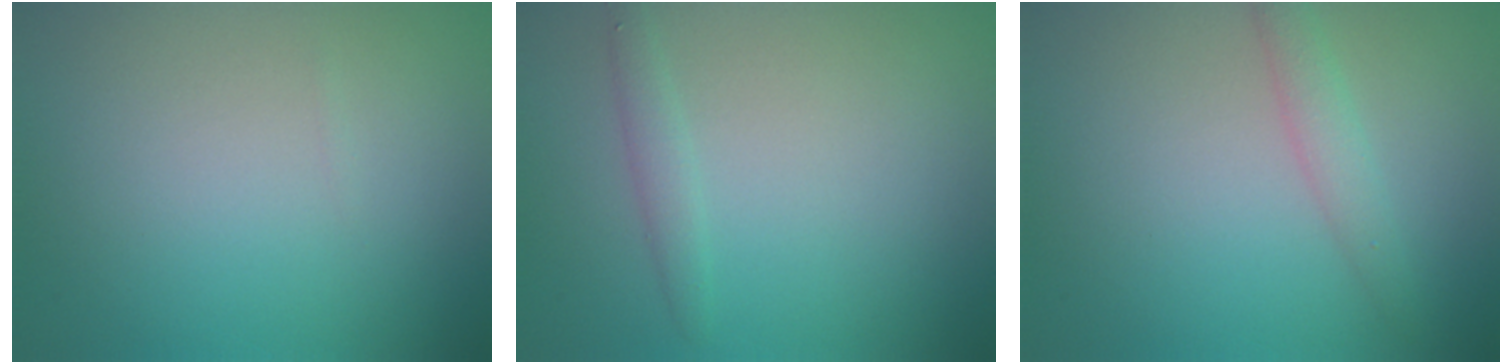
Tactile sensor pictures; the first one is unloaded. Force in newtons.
{"total": 1.3, "press": 1.3, "slide": 0.0}
{"total": 1.9, "press": 1.9, "slide": 0.0}